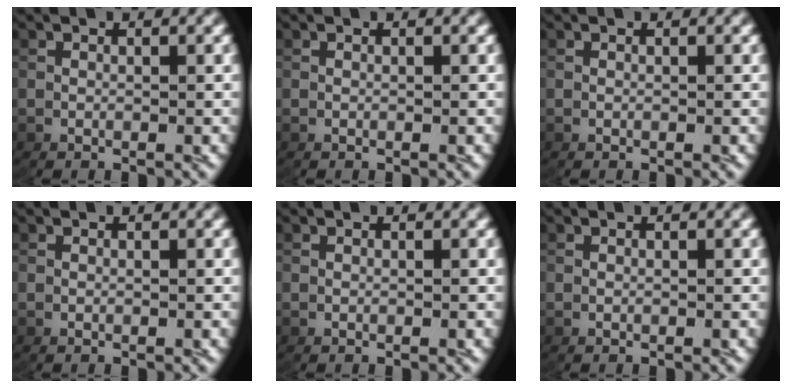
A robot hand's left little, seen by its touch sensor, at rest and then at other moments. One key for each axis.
{"total": 0.0}
{"total": 0.0}
{"total": 0.0}
{"total": 0.0}
{"total": 0.0}